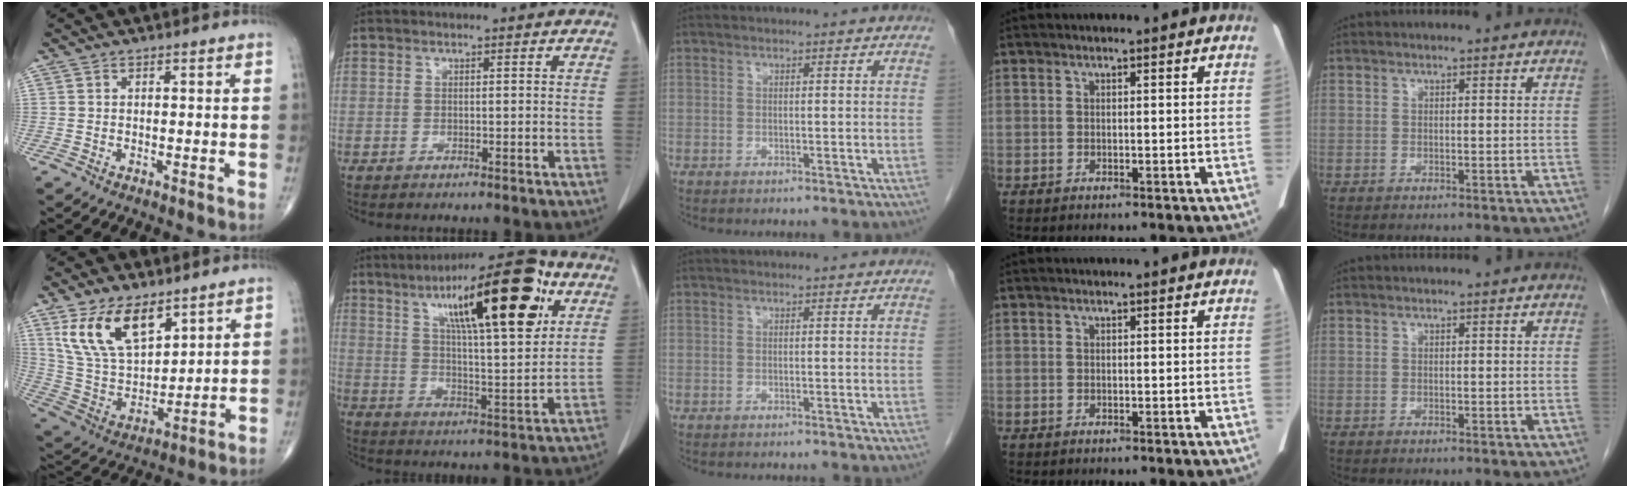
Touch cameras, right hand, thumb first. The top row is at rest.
{"thumb": {"total": 15.4, "force": [8.7, 7.9, 10.0], "torque": [-0.166, -0.033, 0.183]}, "index": {"total": 21.8, "force": [10.2, 4.0, 18.9], "torque": [-0.292, 0.025, 0.158]}, "middle": {"total": 1.8, "force": [-1.6, 0.3, 0.7], "torque": [-0.012, -0.002, -0.017]}}